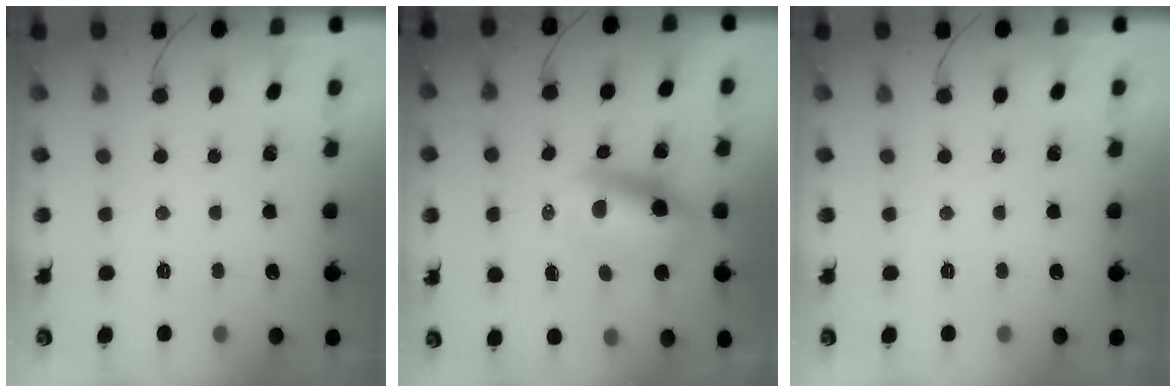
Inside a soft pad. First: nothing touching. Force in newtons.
{"total": 8.6, "press": 8.3, "slide": 2.2}
{"total": 0.0}